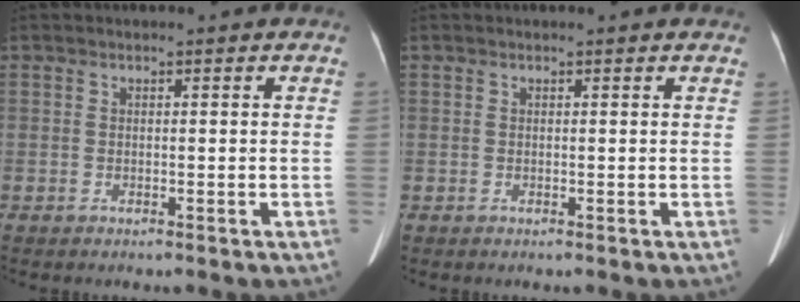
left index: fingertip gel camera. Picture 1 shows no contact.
{"total": 0.7, "force": [0.7, 0.1, 0.2], "torque": [-0.006, 0.002, 0.003]}